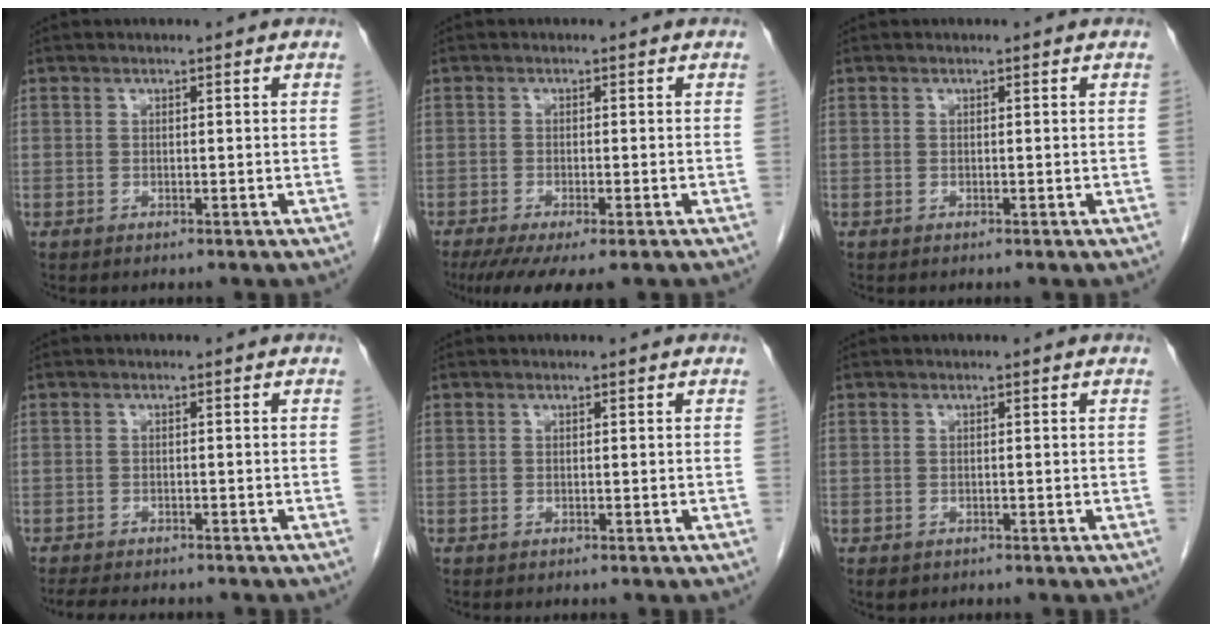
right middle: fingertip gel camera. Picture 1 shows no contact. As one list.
[{"total": 8.1, "force": [-5.9, 1.4, 5.4], "torque": [-0.076, -0.019, -0.091]}, {"total": 0.0}, {"total": 6.8, "force": [-5.9, 1.8, 3.0], "torque": [-0.046, -0.008, -0.081]}, {"total": 0.0}, {"total": 1.5, "force": [-1.0, 1.1, 0.5], "torque": [-0.011, 0.000, -0.007]}]